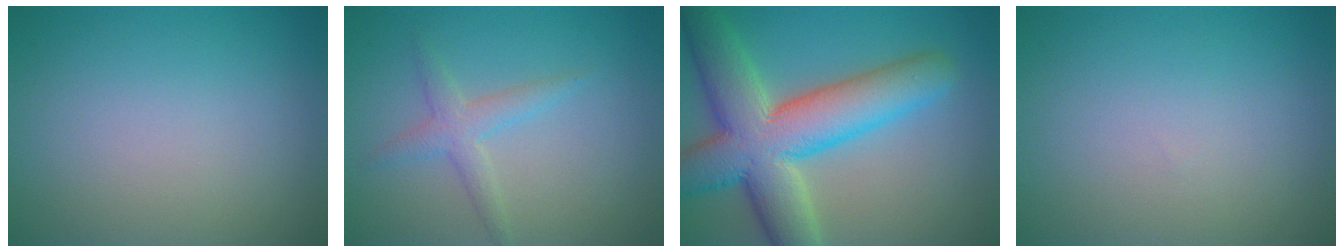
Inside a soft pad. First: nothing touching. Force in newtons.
{"total": 2.2, "press": 2.2, "slide": 0.1}
{"total": 11.2, "press": 11.2, "slide": 0.6}
{"total": 0.0}